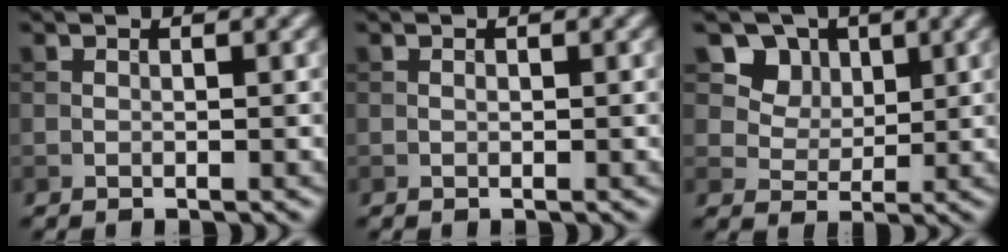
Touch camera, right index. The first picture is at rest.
{"total": 0.0}
{"total": 8.6, "force": [4.6, 6.5, 3.5], "torque": [-0.074, -0.002, 0.084]}